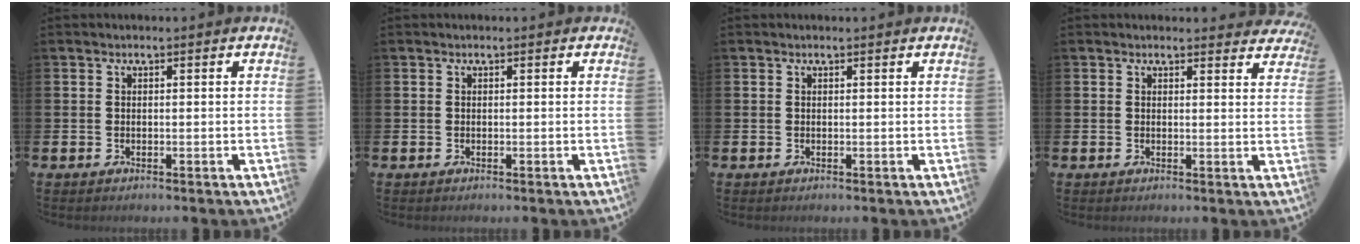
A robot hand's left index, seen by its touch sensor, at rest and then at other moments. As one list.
[{"total": 0.0}, {"total": 0.0}, {"total": 1.9, "force": [1.8, 0.5, 0.0], "torque": [0.008, -0.008, 0.031]}]